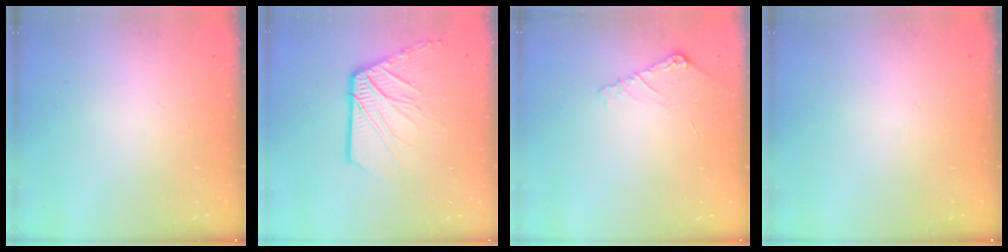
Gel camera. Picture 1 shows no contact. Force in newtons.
{"total": 11.3, "press": 11.3, "slide": 1.1}
{"total": 4.0, "press": 4.0, "slide": 0.6}
{"total": 0.0}